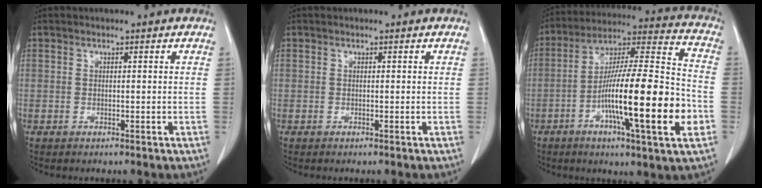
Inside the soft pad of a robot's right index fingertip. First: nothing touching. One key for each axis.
{"total": 0.0}
{"total": 21.4, "fx": -6.0, "fy": 1.4, "fz": 20.5, "tx": -0.331, "ty": -0.007, "tz": -0.100}